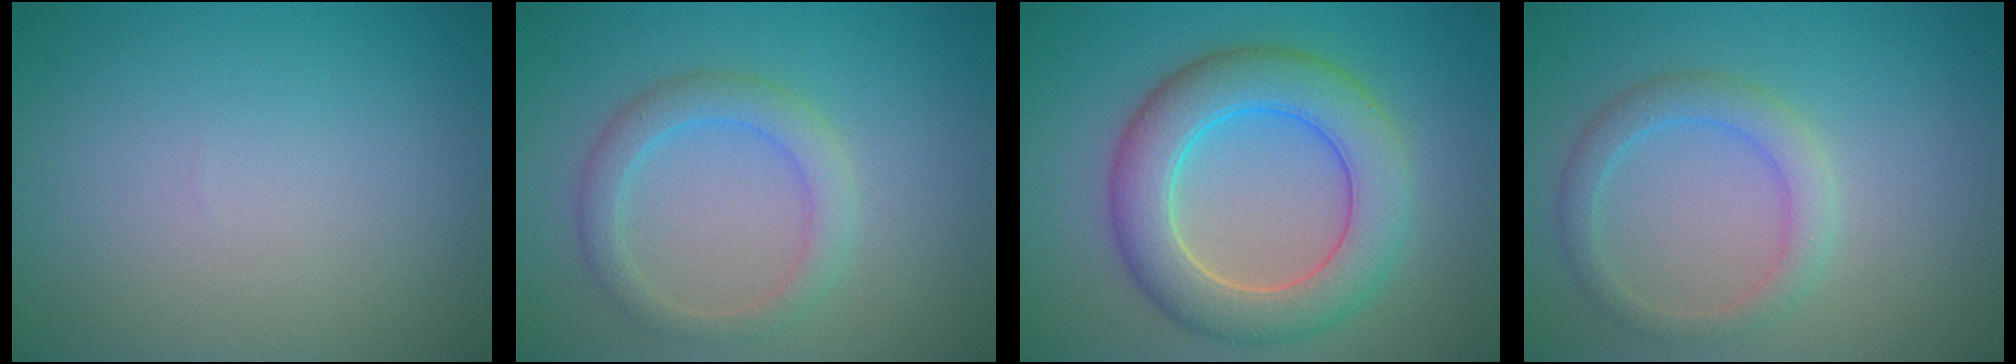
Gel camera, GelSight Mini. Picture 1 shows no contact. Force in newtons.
{"total": 2.9, "press": 2.9, "slide": 0.2}
{"total": 7.4, "press": 7.4, "slide": 0.5}
{"total": 2.7, "press": 2.7, "slide": 0.0}